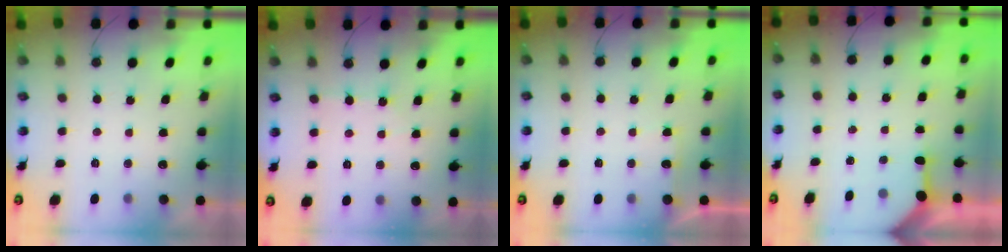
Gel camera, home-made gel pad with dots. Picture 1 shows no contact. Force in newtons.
{"total": 3.6, "press": 3.6, "slide": 0.6}
{"total": 3.8, "press": 3.8, "slide": 0.3}
{"total": 3.3, "press": 3.3, "slide": 0.3}